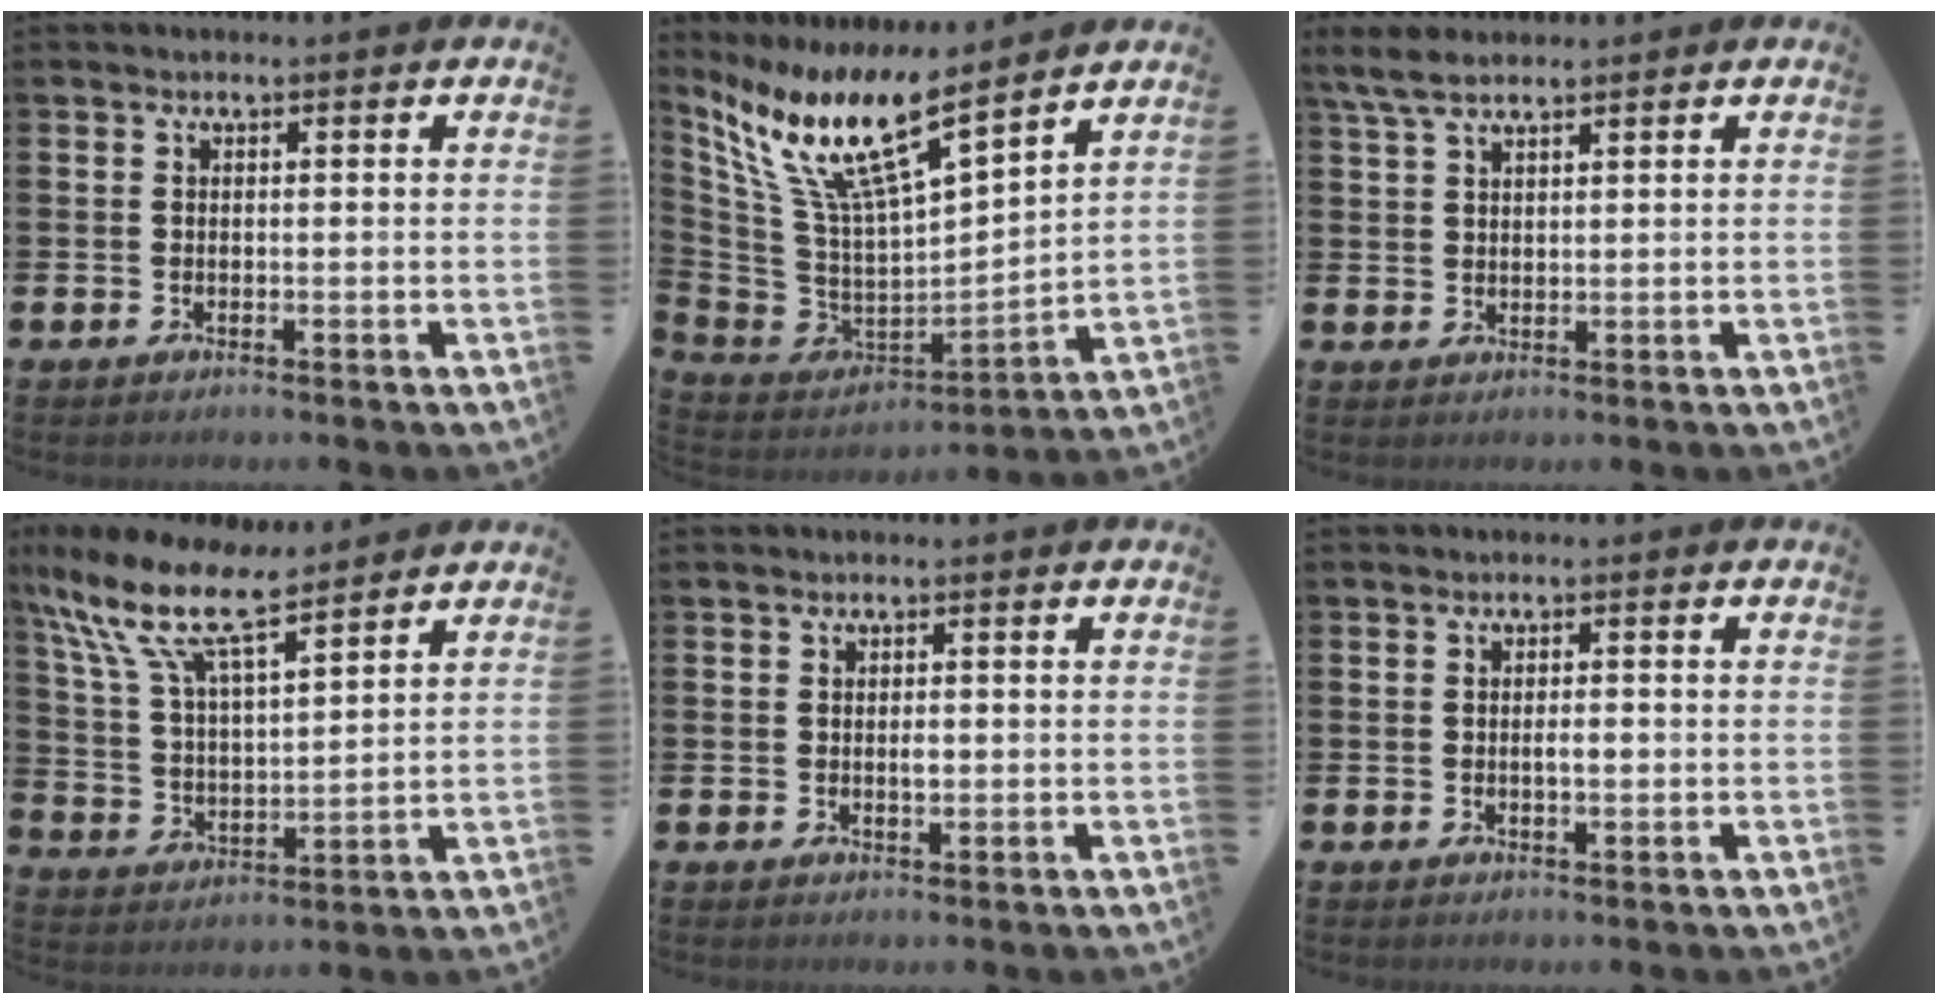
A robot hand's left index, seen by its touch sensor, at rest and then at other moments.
{"total": 12.4, "force": [9.3, 2.2, 8.0], "torque": [-0.196, -0.069, 0.156]}
{"total": 4.4, "force": [3.5, 1.3, 2.2], "torque": [-0.045, -0.007, 0.064]}
{"total": 12.0, "force": [9.3, 3.8, 6.4], "torque": [-0.161, -0.042, 0.166]}
{"total": 1.0, "force": [0.1, 0.4, 0.9], "torque": [-0.012, -0.002, 0.001]}
{"total": 1.4, "force": [-0.1, 0.6, 1.2], "torque": [-0.009, -0.004, -0.006]}